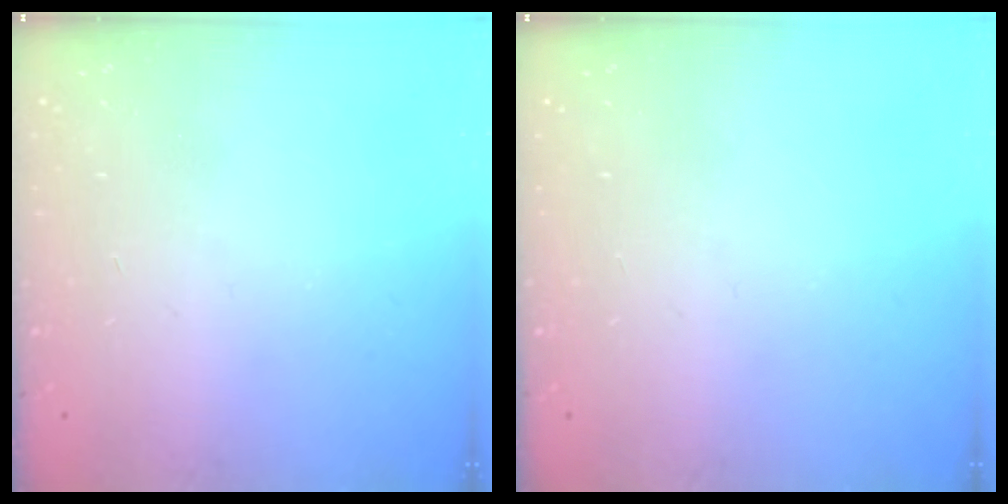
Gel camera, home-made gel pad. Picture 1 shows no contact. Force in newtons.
{"total": 0.0}